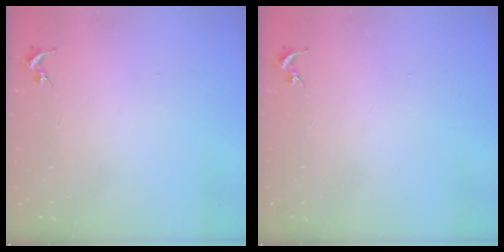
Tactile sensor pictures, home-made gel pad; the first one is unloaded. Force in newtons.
{"total": 0.0}